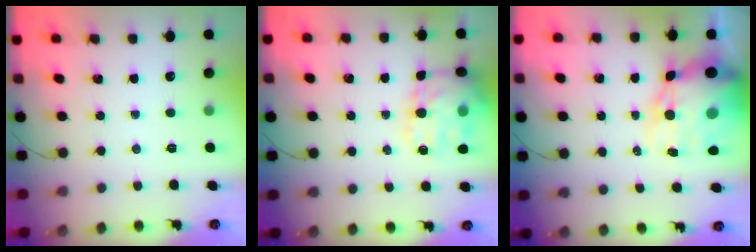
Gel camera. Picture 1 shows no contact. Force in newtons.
{"total": 17.6, "press": 17.5, "slide": 2.4}
{"total": 17.6, "press": 17.1, "slide": 4.1}